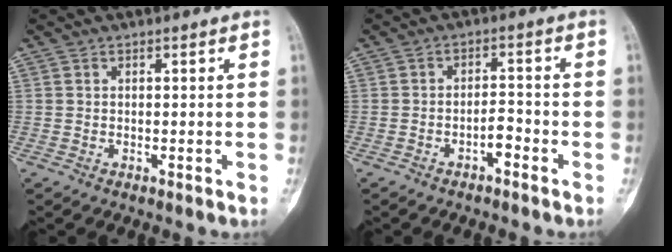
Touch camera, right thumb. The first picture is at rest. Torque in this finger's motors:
{"motor_torque": [0.49, 0.52, 0.29, -0.42, 0.13]}